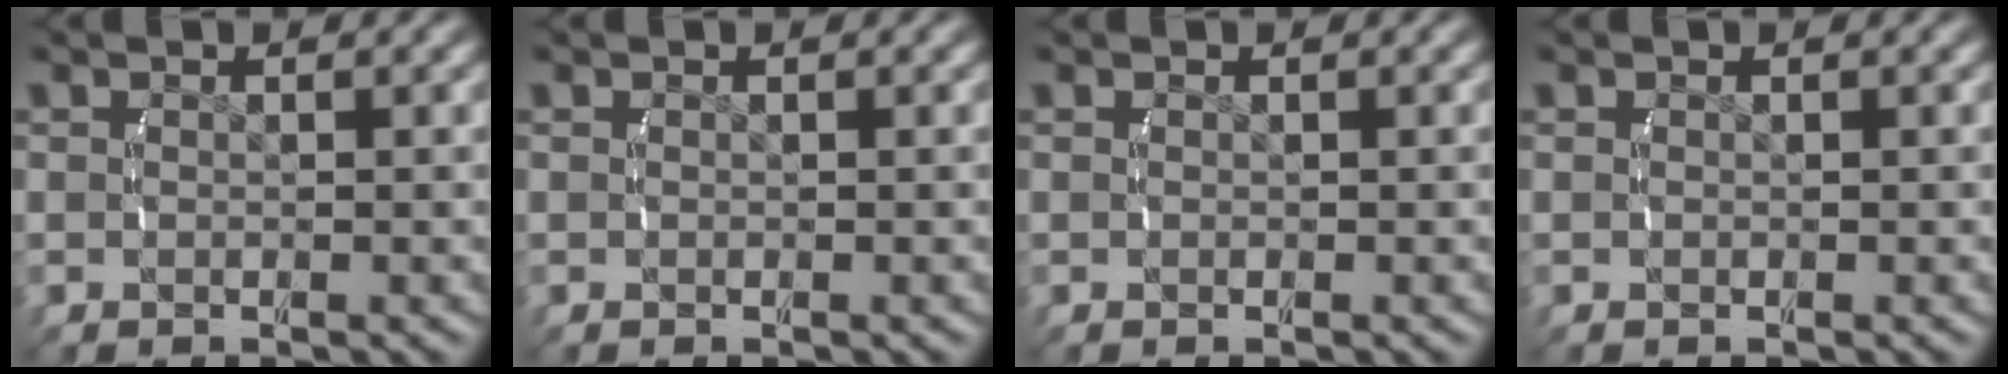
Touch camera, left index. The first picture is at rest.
{"total": 0.0}
{"total": 0.0}
{"total": 0.0}